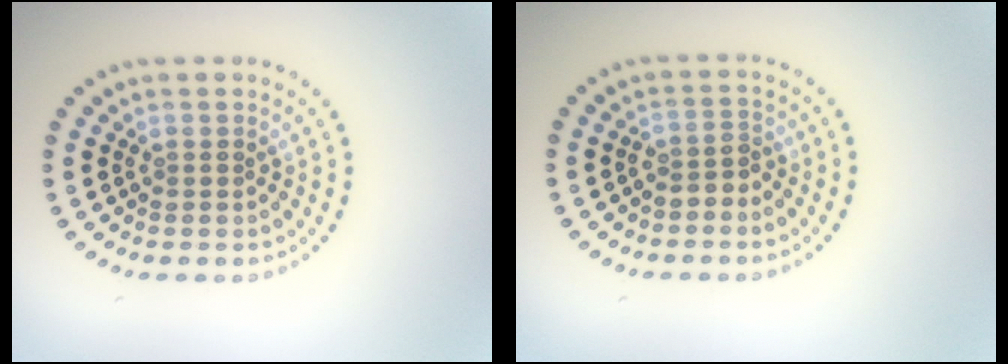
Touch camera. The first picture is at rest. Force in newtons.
{"total": 1.5, "press": 1.3, "slide": 0.8}